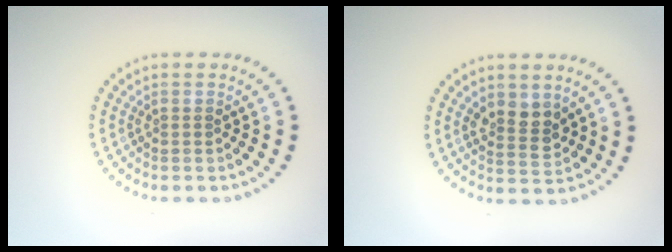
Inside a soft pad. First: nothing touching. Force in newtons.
{"total": 2.5, "press": 2.3, "slide": 0.9}